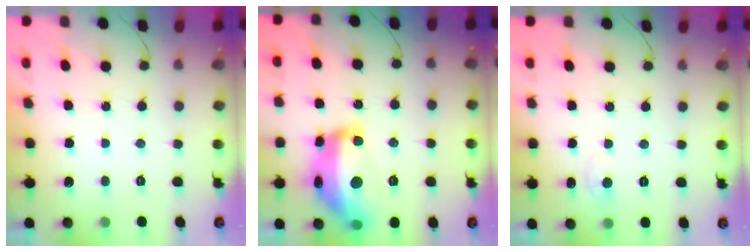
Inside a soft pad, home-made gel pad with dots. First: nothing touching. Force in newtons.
{"total": 19.1, "press": 19.0, "slide": 1.4}
{"total": 4.5, "press": 4.4, "slide": 0.6}